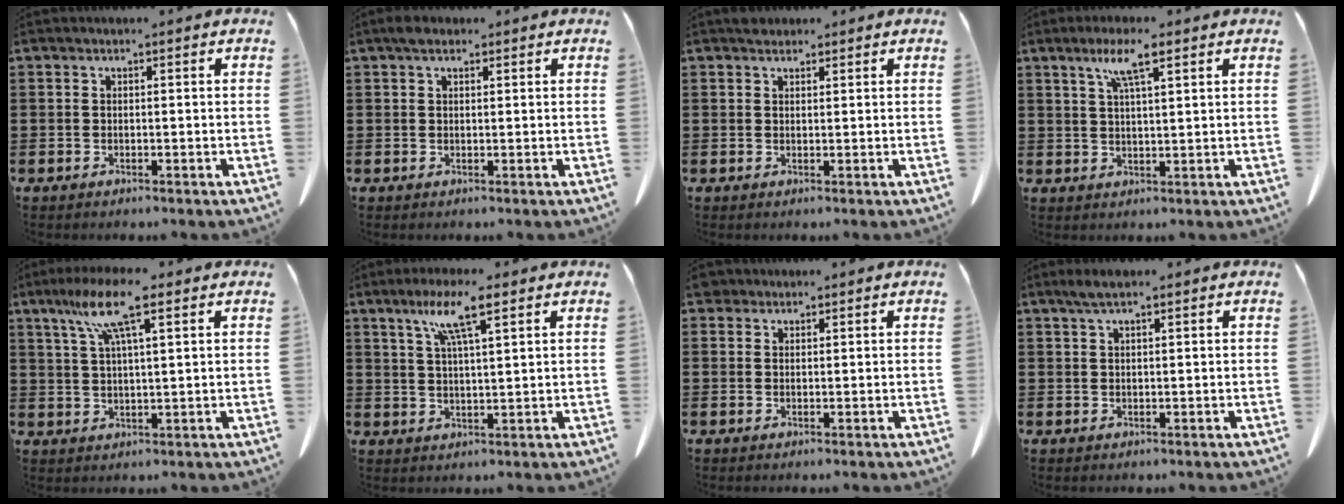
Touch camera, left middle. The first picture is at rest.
{"total": 1.9, "force": [1.2, 1.0, 1.0], "torque": [-0.015, 0.004, 0.021]}
{"total": 1.6, "force": [1.3, 0.8, 0.2], "torque": [0.001, 0.000, 0.025]}
{"total": 5.7, "force": [3.4, 0.8, 4.6], "torque": [-0.098, 0.008, 0.056]}
{"total": 9.2, "force": [5.2, 1.2, 7.4], "torque": [-0.155, 0.003, 0.089]}
{"total": 7.1, "force": [4.2, 0.6, 5.6], "torque": [-0.121, 0.007, 0.070]}
{"total": 2.2, "force": [1.8, 1.2, 0.5], "torque": [-0.017, 0.009, 0.035]}
{"total": 2.2, "force": [1.4, 0.4, 1.6], "torque": [-0.033, 0.003, 0.025]}